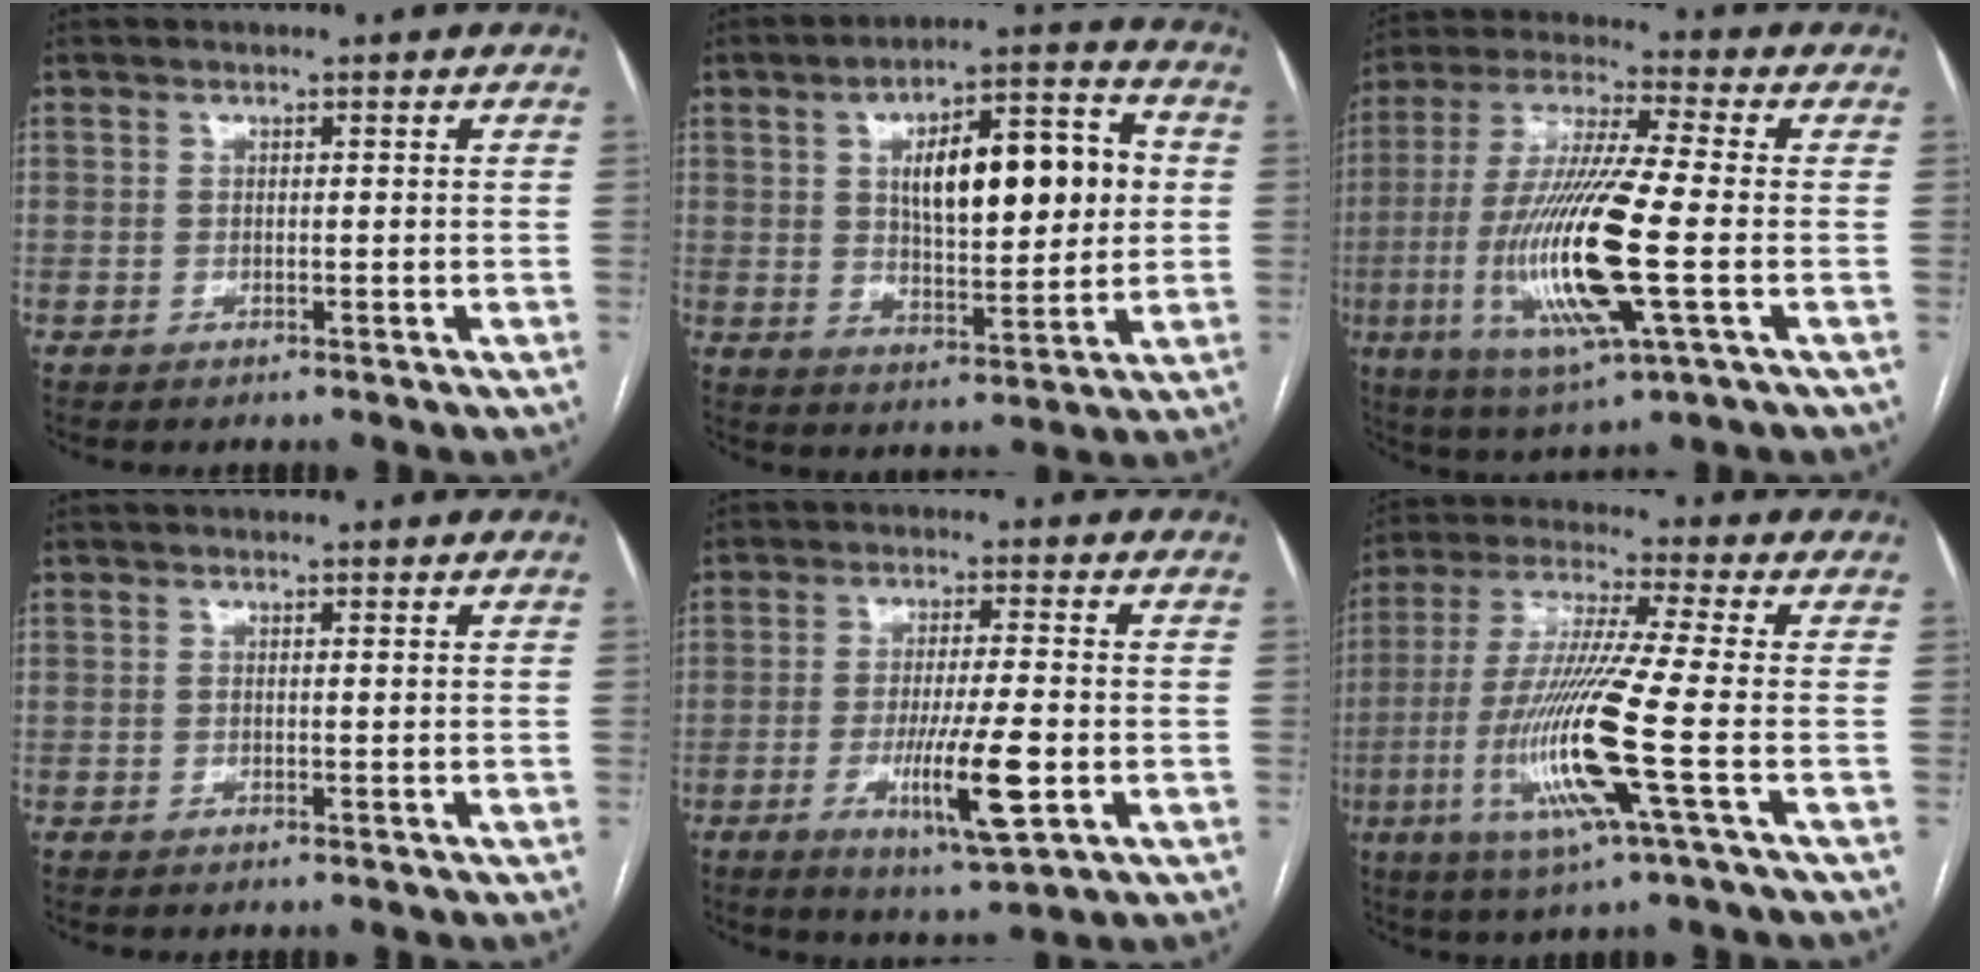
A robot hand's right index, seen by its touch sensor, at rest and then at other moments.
{"total": 15.8, "force": [2.9, 5.3, 14.7], "torque": [-0.222, 0.026, 0.047]}
{"total": 18.2, "force": [-3.8, 1.5, 17.8], "torque": [-0.371, -0.019, -0.068]}
{"total": 0.0}
{"total": 10.4, "force": [-3.0, 0.8, 10.0], "torque": [-0.172, -0.022, -0.048]}
{"total": 15.0, "force": [-4.3, -0.9, 14.4], "torque": [-0.299, -0.021, -0.088]}